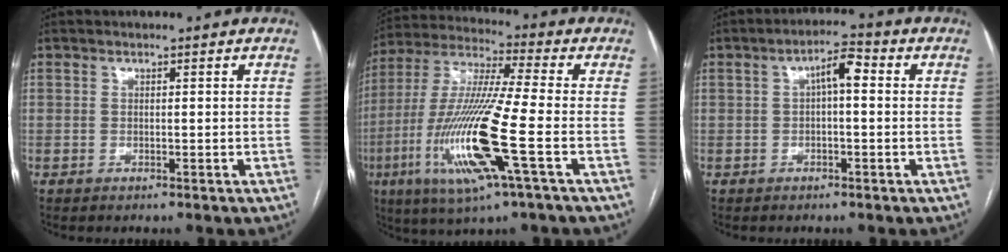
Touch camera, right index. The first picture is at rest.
{"total": 18.0, "force": [-5.4, 0.4, 17.1], "torque": [-0.364, -0.018, -0.105]}
{"total": 4.5, "force": [0.6, 1.3, 4.2], "torque": [-0.071, 0.022, 0.008]}